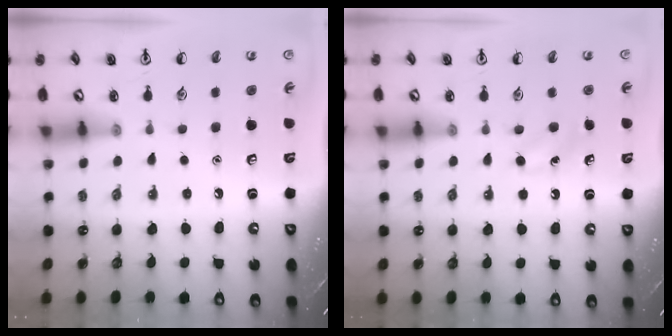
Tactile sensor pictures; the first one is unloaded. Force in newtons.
{"total": 3.4, "press": 3.2, "slide": 1.1}